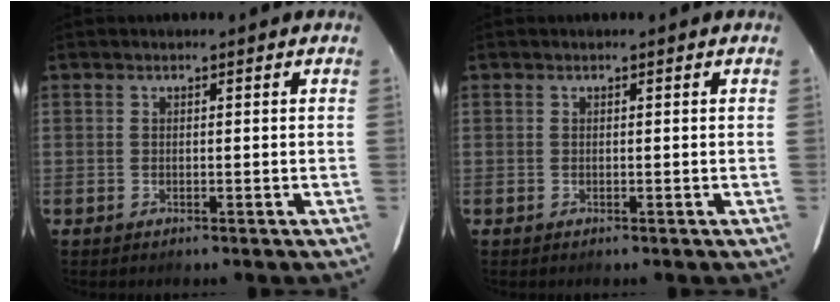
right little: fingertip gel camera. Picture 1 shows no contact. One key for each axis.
{"total": 0.0}